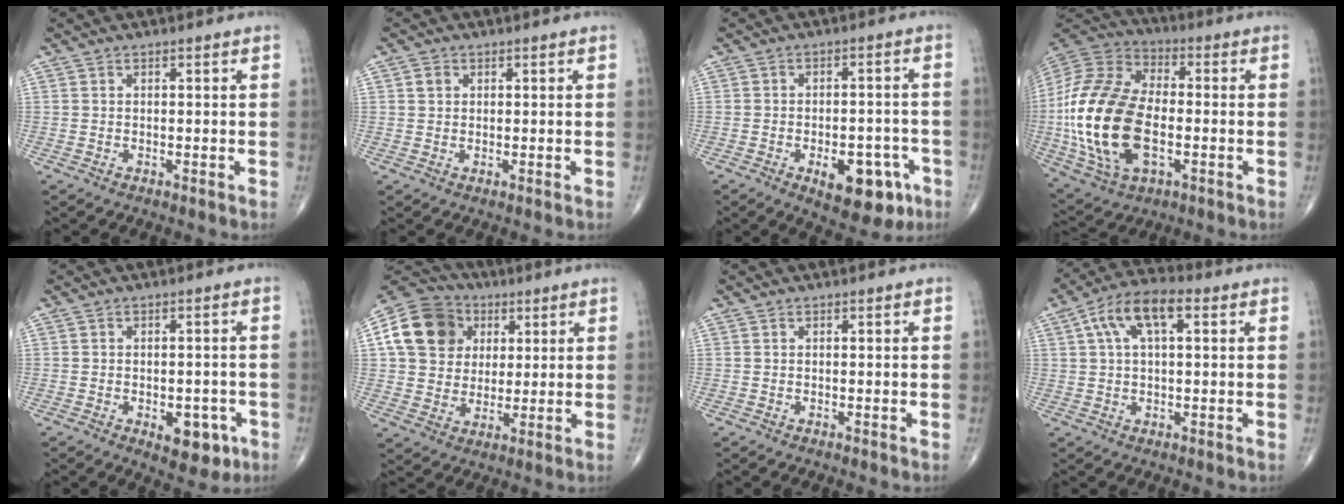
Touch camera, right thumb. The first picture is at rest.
{"total": 1.5, "force": [0.5, 1.3, 0.6], "torque": [-0.004, -0.001, 0.006]}
{"total": 11.2, "force": [-5.0, 5.8, 8.2], "torque": [-0.081, 0.025, -0.057]}
{"total": 25.0, "force": [-3.3, 13.8, 20.5], "torque": [-0.435, 0.003, -0.056]}
{"total": 6.8, "force": [-2.7, 3.8, 5.0], "torque": [-0.039, 0.009, -0.025]}
{"total": 13.8, "force": [4.1, 11.0, 7.2], "torque": [-0.119, 0.004, 0.064]}
{"total": 0.0}
{"total": 9.8, "force": [3.1, 4.5, 8.2], "torque": [-0.156, 0.029, 0.048]}